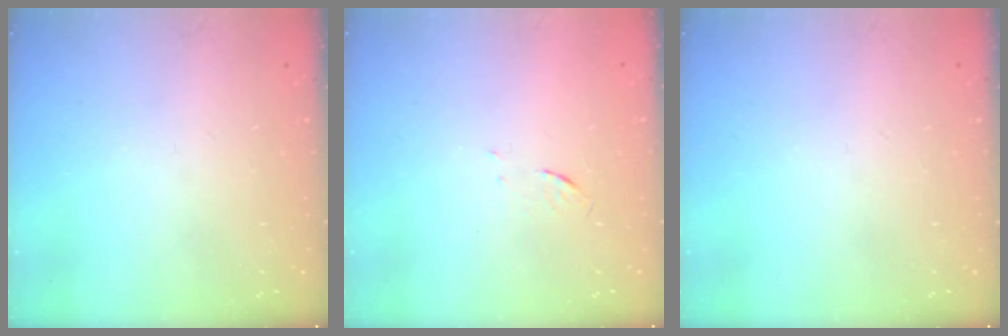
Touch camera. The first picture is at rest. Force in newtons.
{"total": 3.2, "press": 3.0, "slide": 1.3}
{"total": 0.0}